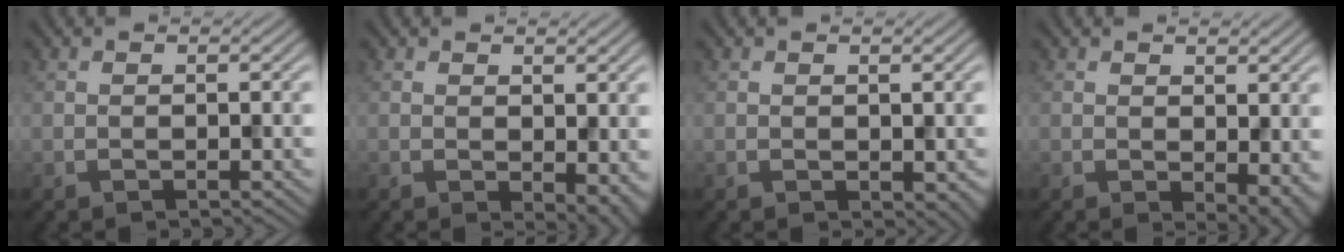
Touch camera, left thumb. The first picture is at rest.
{"total": 3.9, "force": [-0.5, 2.2, 3.1], "torque": [-0.040, -0.011, -0.002]}
{"total": 1.1, "force": [0.2, 0.8, 0.7], "torque": [-0.011, -0.005, 0.009]}
{"total": 4.3, "force": [-0.4, 2.4, 3.5], "torque": [-0.046, -0.012, 0.002]}